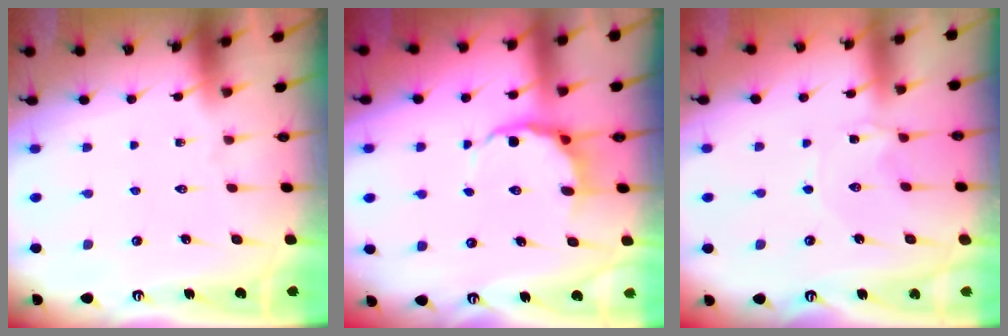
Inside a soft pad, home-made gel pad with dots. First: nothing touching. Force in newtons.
{"total": 7.0, "press": 6.7, "slide": 2.0}
{"total": 2.0, "press": 2.0, "slide": 0.2}